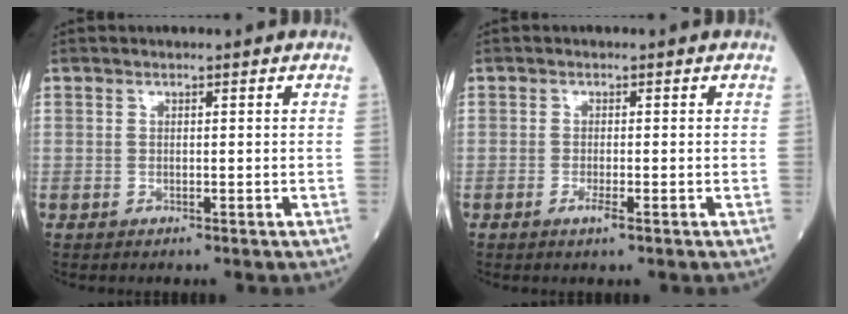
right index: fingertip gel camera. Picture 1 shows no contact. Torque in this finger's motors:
{"motor_torque": [0.37, -0.10, 0.17, 0.04]}